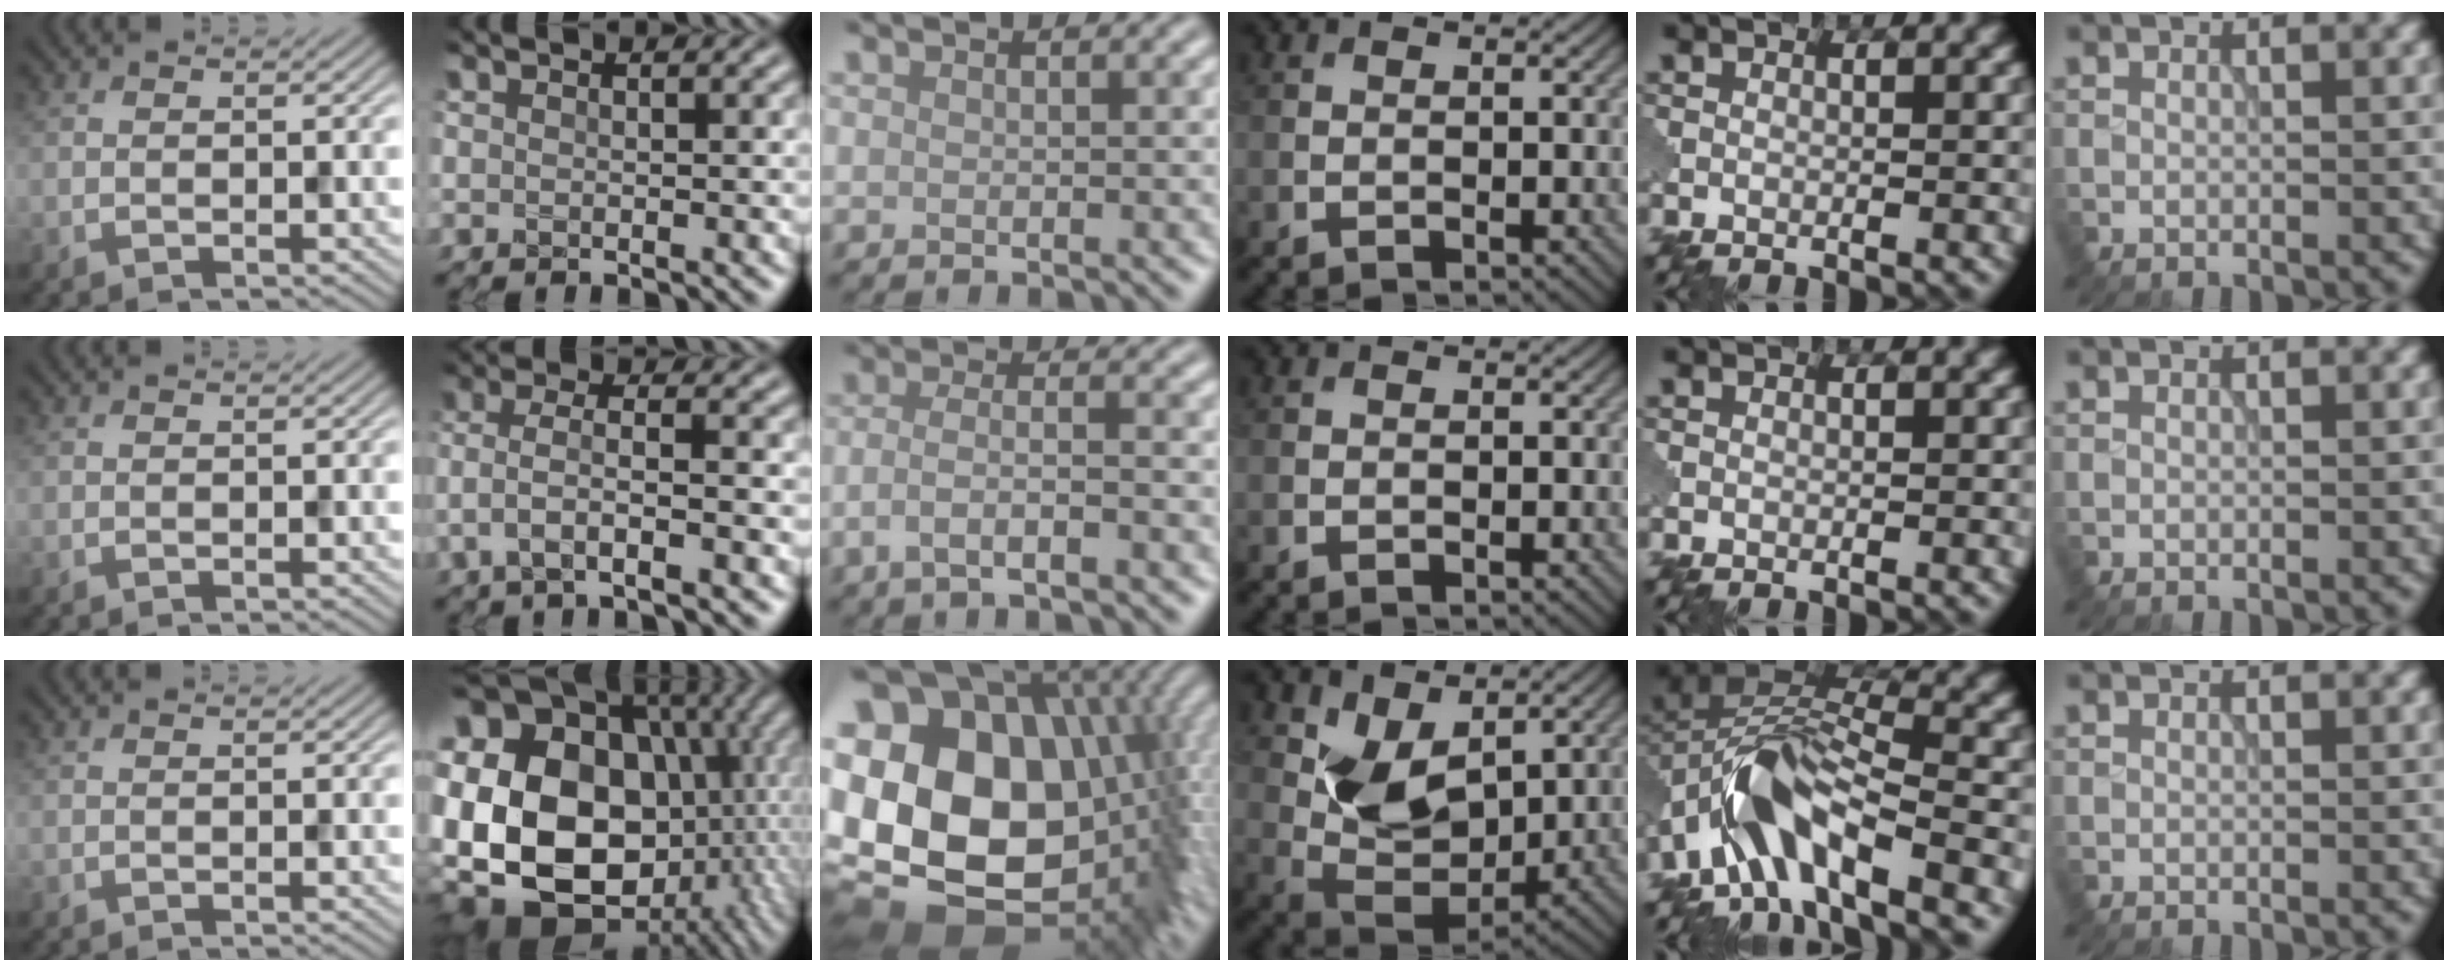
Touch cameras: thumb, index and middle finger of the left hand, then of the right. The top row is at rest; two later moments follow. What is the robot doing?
{"motion": "extract", "object": "pin"}